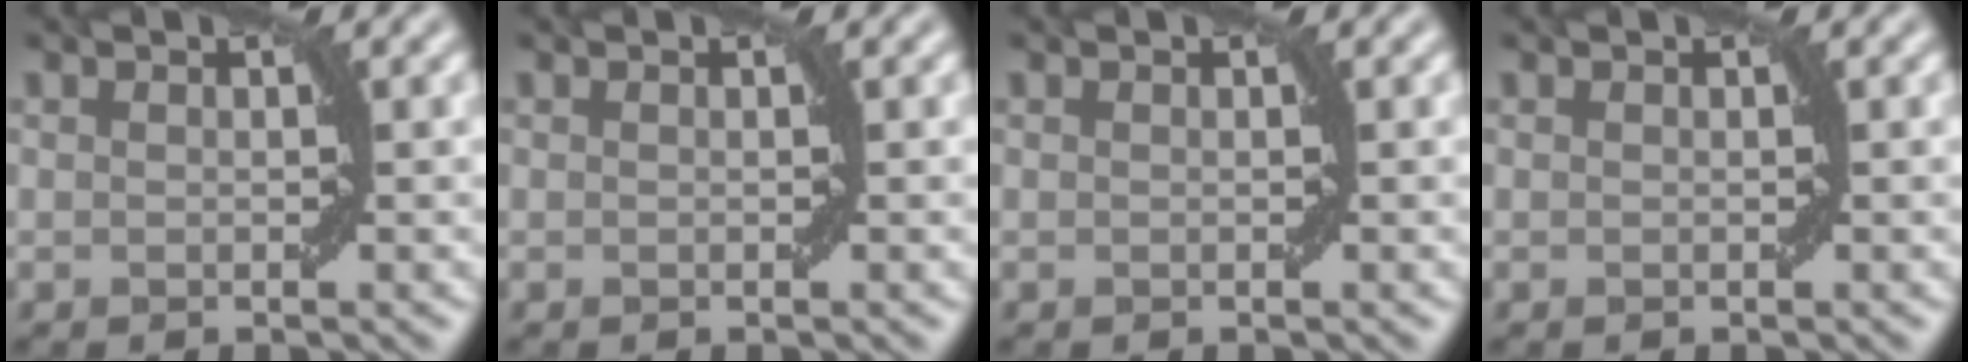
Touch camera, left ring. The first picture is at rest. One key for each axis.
{"total": 0.0}
{"total": 0.0}
{"total": 0.0}